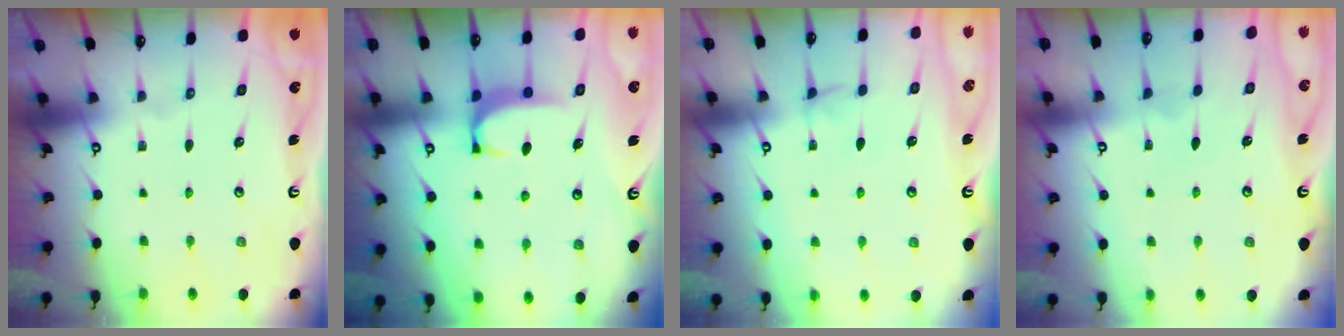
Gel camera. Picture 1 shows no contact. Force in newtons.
{"total": 1.7, "press": 1.6, "slide": 0.5}
{"total": 2.3, "press": 2.2, "slide": 0.3}
{"total": 4.0, "press": 4.0, "slide": 0.1}